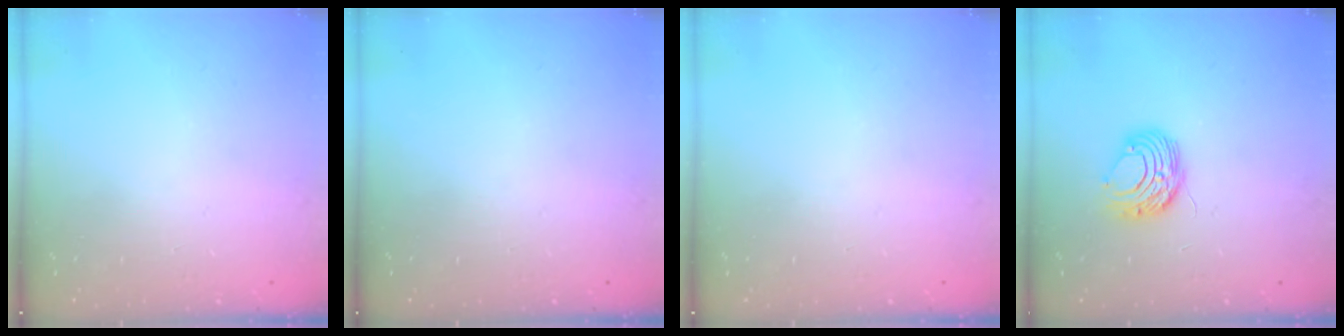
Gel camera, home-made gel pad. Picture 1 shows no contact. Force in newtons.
{"total": 0.0}
{"total": 0.0}
{"total": 9.2, "press": 9.1, "slide": 0.8}